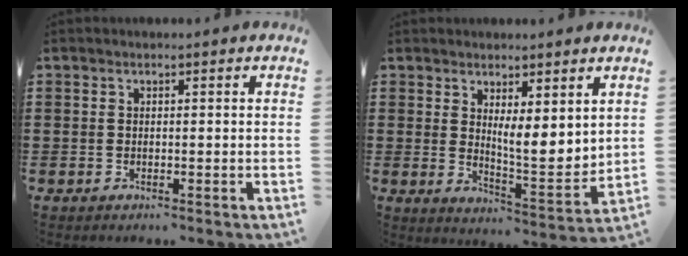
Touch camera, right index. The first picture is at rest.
{"total": 5.1, "force": [3.5, 1.5, 3.4], "torque": [-0.061, -0.027, 0.058]}